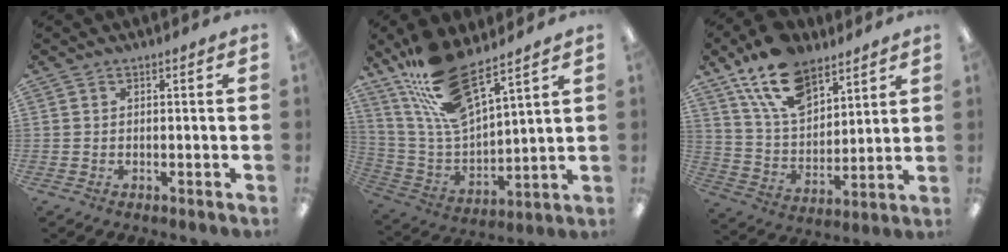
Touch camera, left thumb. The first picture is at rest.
{"total": 16.7, "force": [12.2, 6.7, 9.2], "torque": [-0.198, -0.053, 0.225]}
{"total": 16.8, "force": [11.1, 9.1, 8.7], "torque": [-0.168, -0.040, 0.208]}